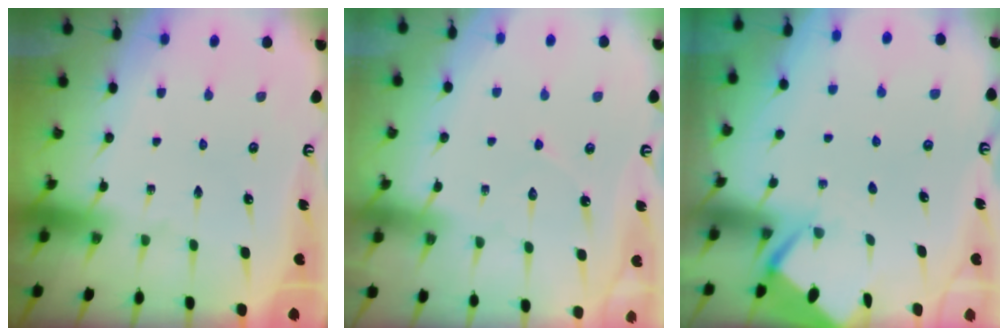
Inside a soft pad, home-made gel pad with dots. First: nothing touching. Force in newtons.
{"total": 4.9, "press": 4.9, "slide": 0.4}
{"total": 2.6, "press": 2.6, "slide": 0.4}